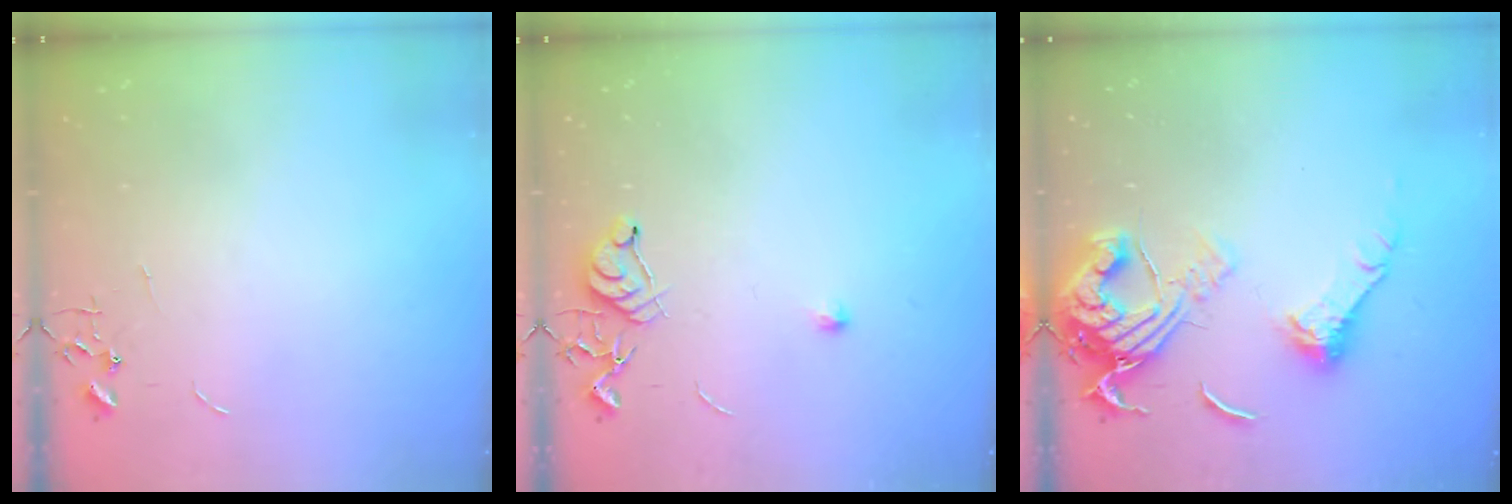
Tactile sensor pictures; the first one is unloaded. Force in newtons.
{"total": 7.1, "press": 7.0, "slide": 1.0}
{"total": 16.8, "press": 16.7, "slide": 1.8}